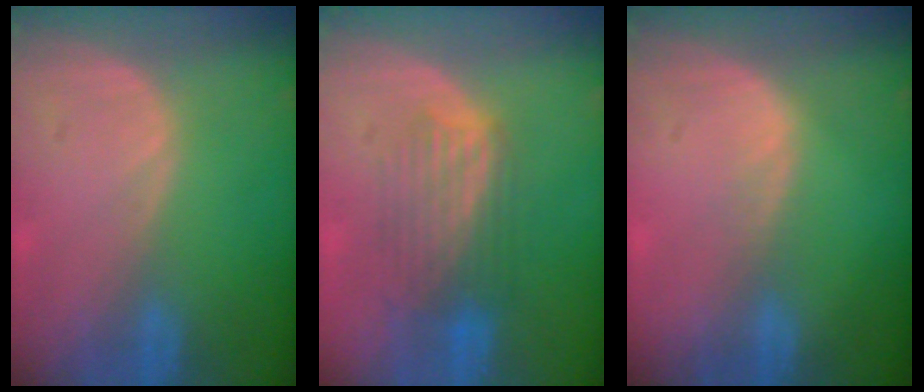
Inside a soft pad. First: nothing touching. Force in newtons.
{"total": 5.6, "press": 5.6, "slide": 0.4}
{"total": 0.9, "press": 0.9, "slide": 0.1}